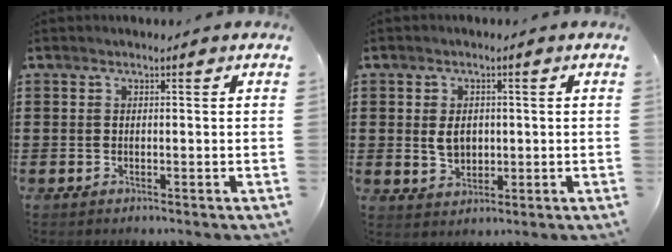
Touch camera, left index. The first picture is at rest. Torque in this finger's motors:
{"motor_torque": [1.07, 1.07, 0.11, 0.06]}